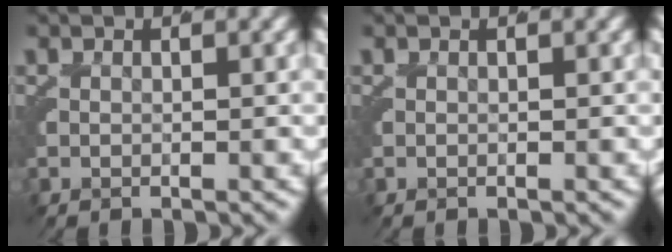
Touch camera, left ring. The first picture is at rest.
{"total": 0.0}